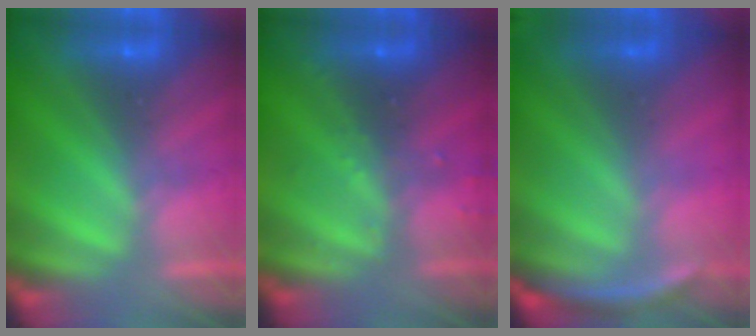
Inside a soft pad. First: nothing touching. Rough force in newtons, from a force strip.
{"total": 2.9}
{"total": 2.8}